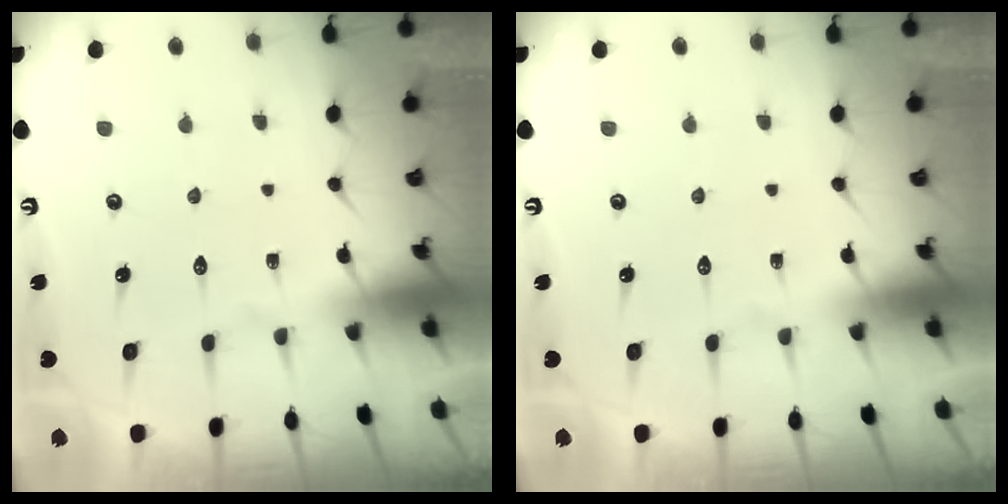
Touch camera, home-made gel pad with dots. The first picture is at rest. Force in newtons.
{"total": 0.0}